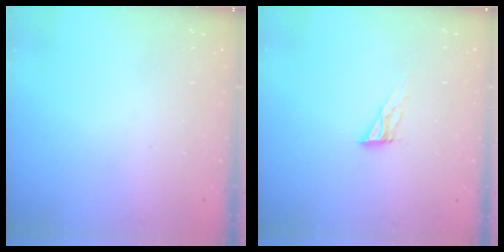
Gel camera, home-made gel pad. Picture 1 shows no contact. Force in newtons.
{"total": 6.9, "press": 6.8, "slide": 0.5}